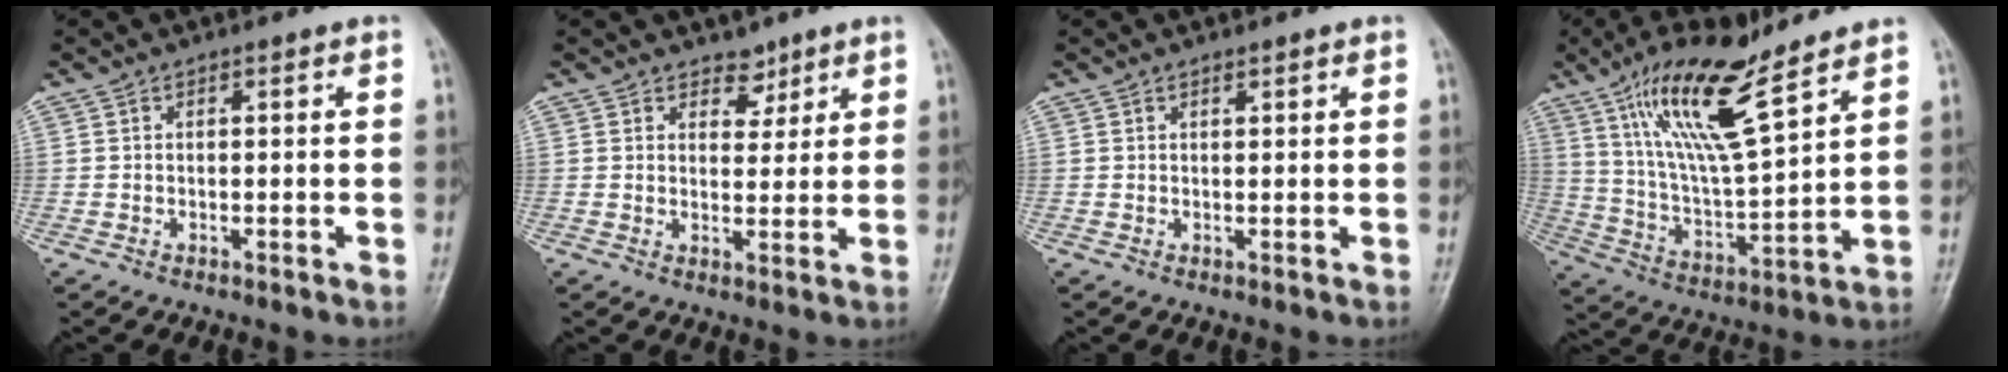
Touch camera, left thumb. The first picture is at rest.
{"total": 3.6, "force": [2.6, 2.3, 0.9], "torque": [0.011, -0.018, 0.040]}
{"total": 0.8, "force": [0.6, 0.3, 0.4], "torque": [-0.005, -0.004, 0.008]}
{"total": 17.4, "force": [10.8, 4.2, 13.0], "torque": [-0.229, -0.049, 0.210]}